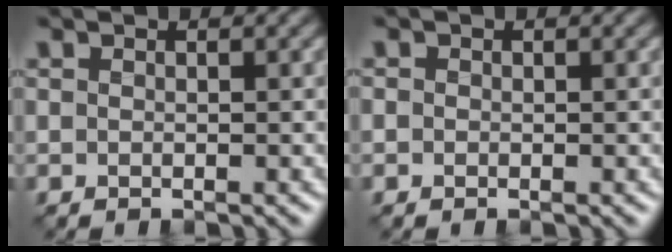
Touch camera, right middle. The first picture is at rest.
{"total": 0.5, "force": [-0.1, 0.5, 0.1], "torque": [0.000, -0.002, -0.002]}